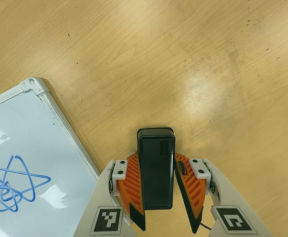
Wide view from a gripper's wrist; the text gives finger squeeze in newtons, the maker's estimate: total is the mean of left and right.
{"total": 0.0}